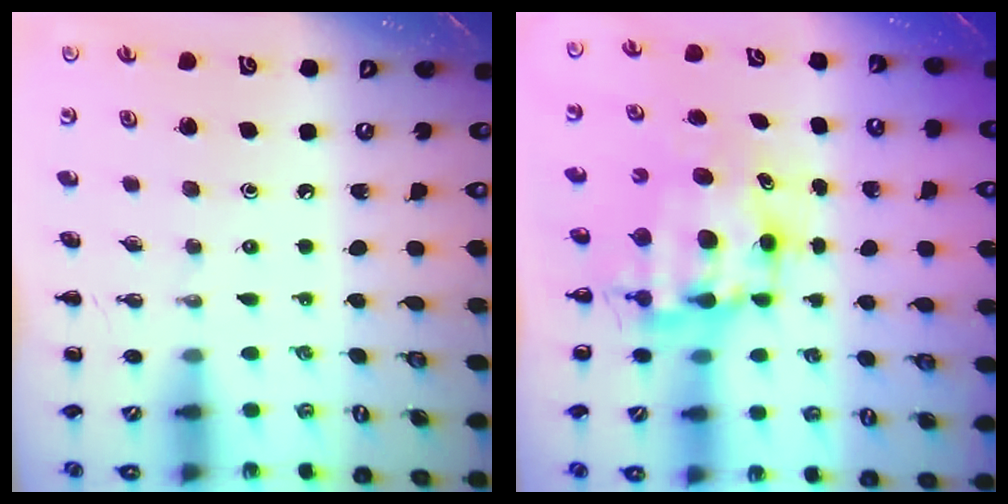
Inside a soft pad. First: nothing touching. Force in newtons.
{"total": 8.6, "press": 8.2, "slide": 2.3}